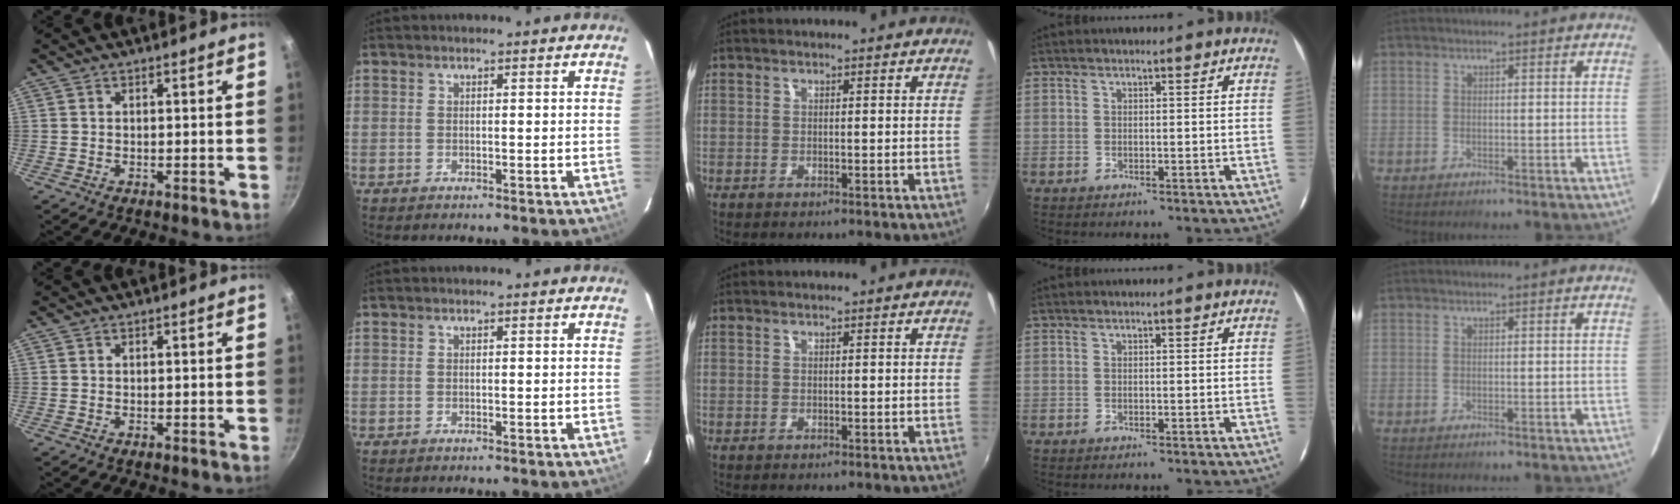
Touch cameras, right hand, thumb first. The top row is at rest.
{}